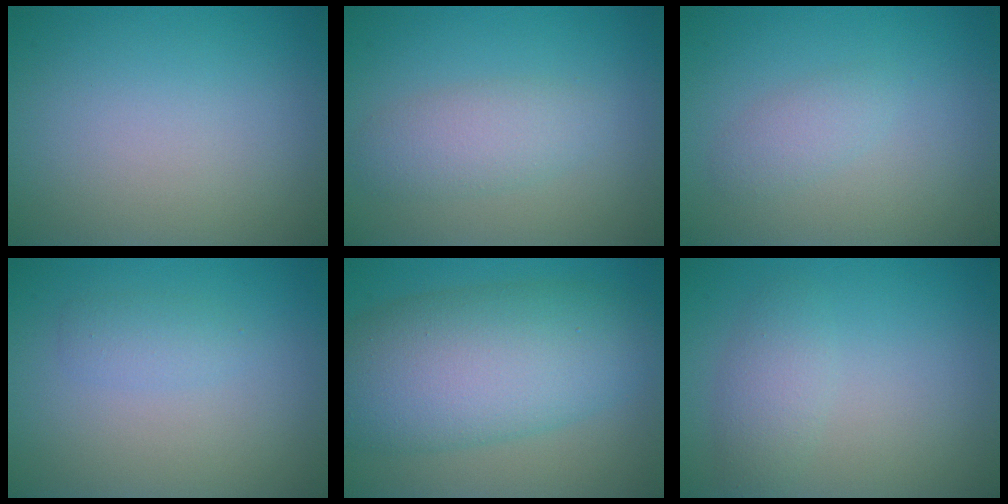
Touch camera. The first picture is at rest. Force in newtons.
{"total": 2.9, "press": 2.9, "slide": 0.1}
{"total": 1.6, "press": 1.6, "slide": 0.1}
{"total": 1.5, "press": 1.4, "slide": 0.1}
{"total": 10.7, "press": 10.7, "slide": 0.5}
{"total": 2.2, "press": 2.2, "slide": 0.2}